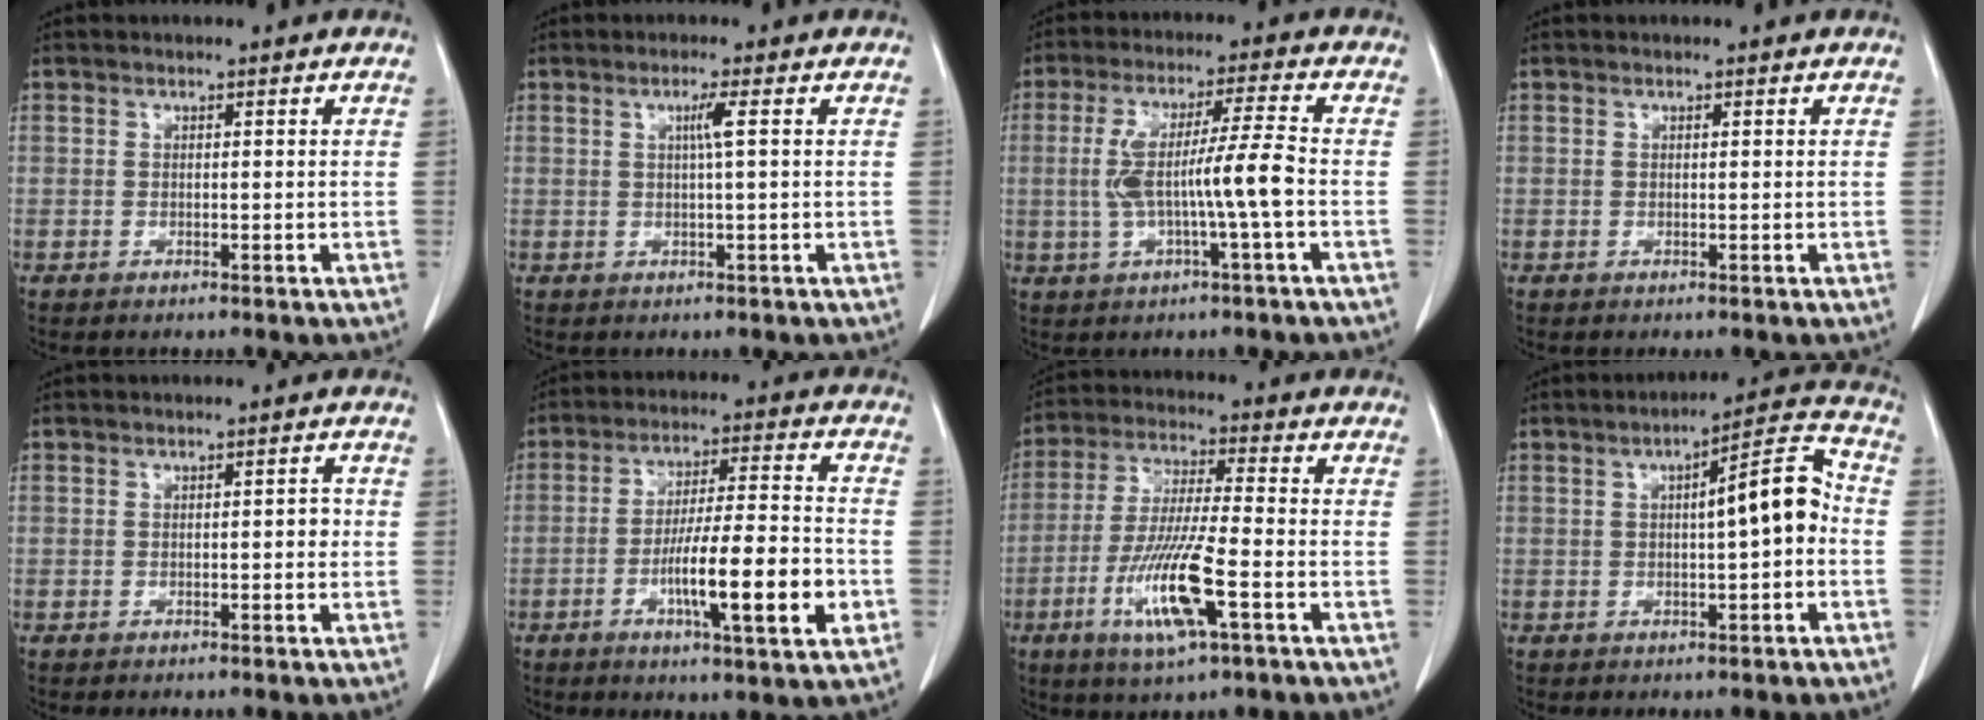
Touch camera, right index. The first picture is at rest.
{"total": 2.2, "force": [0.5, -0.5, 2.1], "torque": [-0.038, 0.000, 0.010]}
{"total": 9.2, "force": [-1.2, -0.4, 9.1], "torque": [-0.179, 0.015, -0.020]}
{"total": 0.0}
{"total": 1.3, "force": [-0.1, 0.5, 1.2], "torque": [-0.013, 0.003, -0.001]}
{"total": 13.7, "force": [-4.1, 1.1, 13.0], "torque": [-0.217, -0.004, -0.067]}
{"total": 12.5, "force": [-4.7, 1.1, 11.6], "torque": [-0.233, -0.020, -0.086]}
{"total": 8.8, "force": [0.0, 1.5, 8.7], "torque": [-0.122, 0.030, -0.001]}